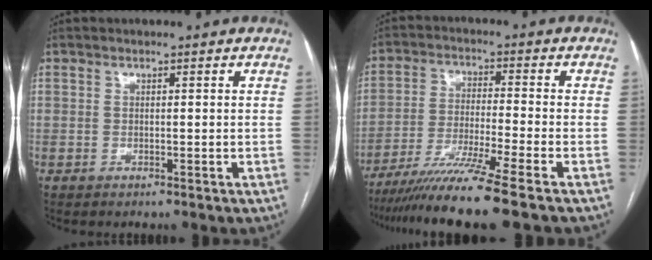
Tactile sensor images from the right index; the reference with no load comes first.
{"total": 11.9, "force": [-9.4, -2.5, 6.8], "torque": [-0.111, -0.038, -0.158]}